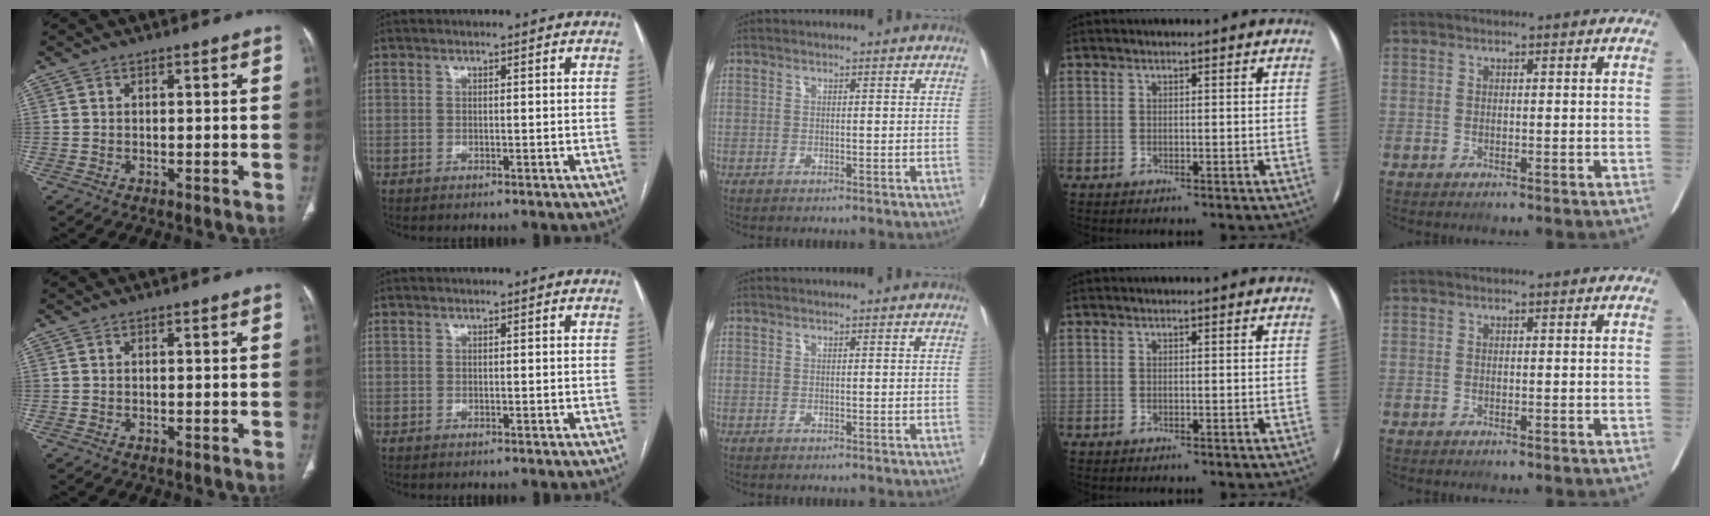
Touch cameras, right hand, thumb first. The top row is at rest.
{}